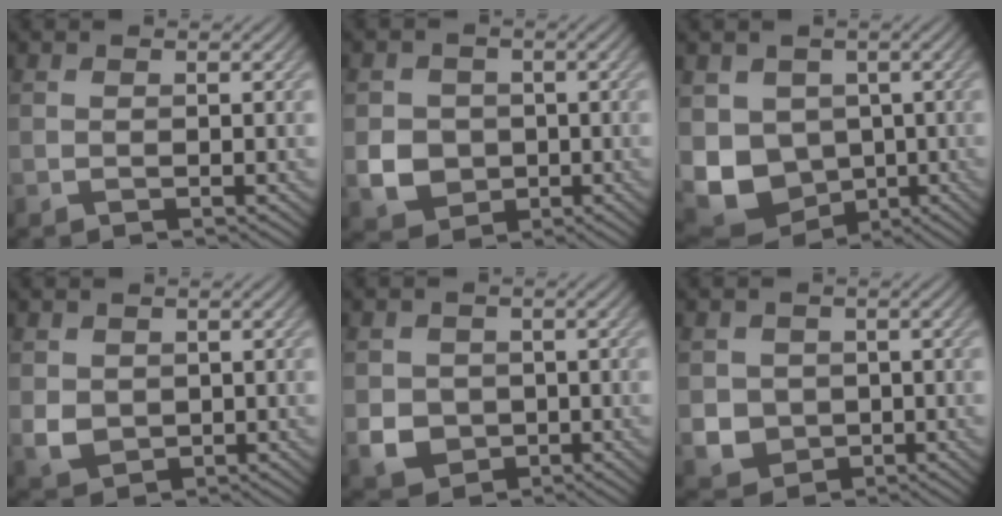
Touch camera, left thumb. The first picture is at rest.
{"total": 5.0, "force": [-0.7, 4.6, 1.9], "torque": [-0.045, -0.008, -0.028]}
{"total": 9.4, "force": [-1.0, 8.2, 4.6], "torque": [-0.118, -0.031, -0.021]}
{"total": 3.0, "force": [0.5, 2.6, 1.4], "torque": [-0.039, -0.008, 0.014]}
{"total": 4.1, "force": [-0.7, 3.7, 1.5], "torque": [-0.039, -0.012, -0.018]}
{"total": 3.9, "force": [-0.2, 3.7, 1.2], "torque": [-0.036, -0.012, -0.010]}